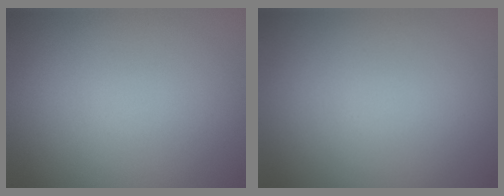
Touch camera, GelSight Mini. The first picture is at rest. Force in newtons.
{"total": 0.0}